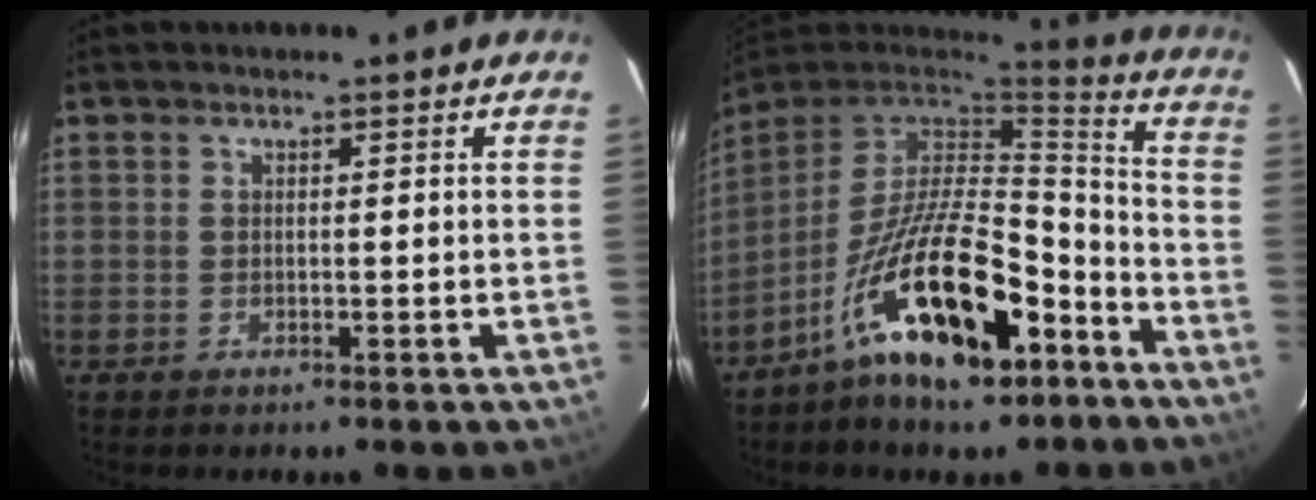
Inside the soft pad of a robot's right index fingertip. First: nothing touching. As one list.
[{"total": 20.5, "force": [-11.3, 8.2, 15.0], "torque": [-0.268, -0.003, -0.185]}]